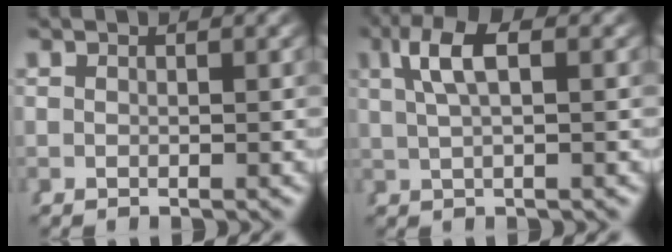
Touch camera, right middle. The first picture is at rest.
{"total": 4.3, "force": [1.7, 0.9, 3.8], "torque": [-0.066, 0.007, 0.031]}